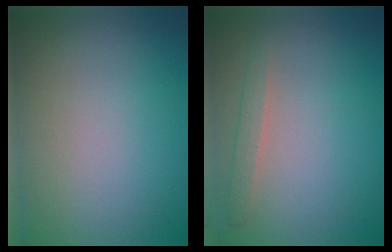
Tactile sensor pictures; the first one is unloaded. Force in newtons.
{"total": 1.4, "press": 1.4, "slide": 0.0}